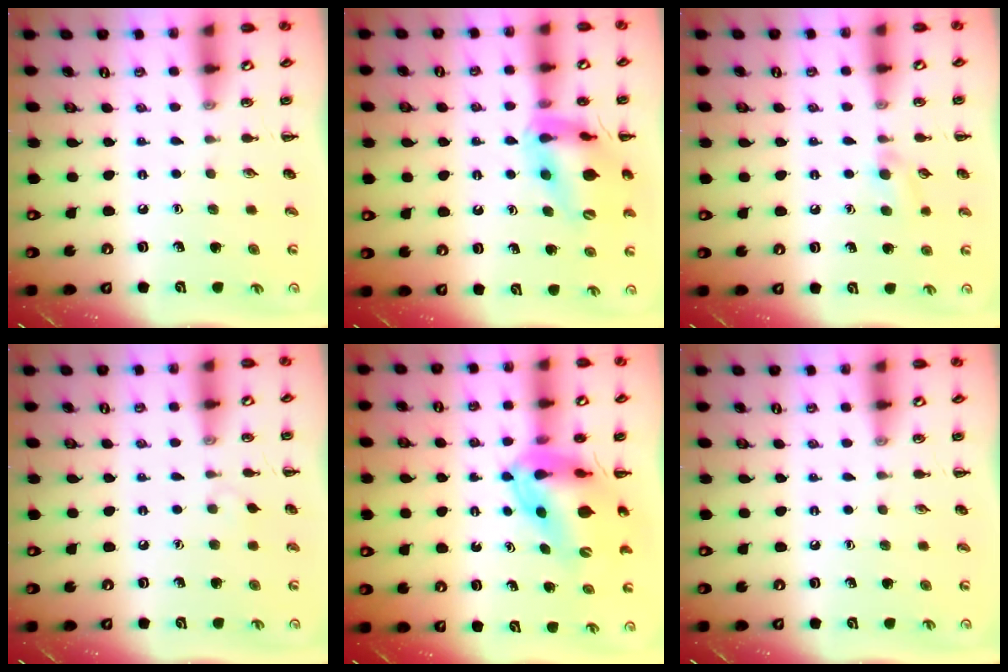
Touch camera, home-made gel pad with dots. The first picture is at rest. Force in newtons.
{"total": 17.8, "press": 17.4, "slide": 3.5}
{"total": 6.0, "press": 5.8, "slide": 1.8}
{"total": 3.1, "press": 2.9, "slide": 1.3}
{"total": 12.1, "press": 11.6, "slide": 3.5}
{"total": 0.0}